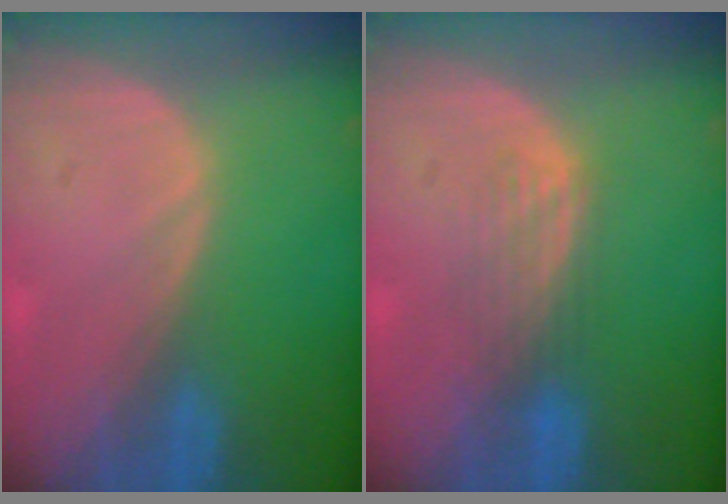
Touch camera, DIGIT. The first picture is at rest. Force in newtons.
{"total": 3.4, "press": 3.1, "slide": 1.5}